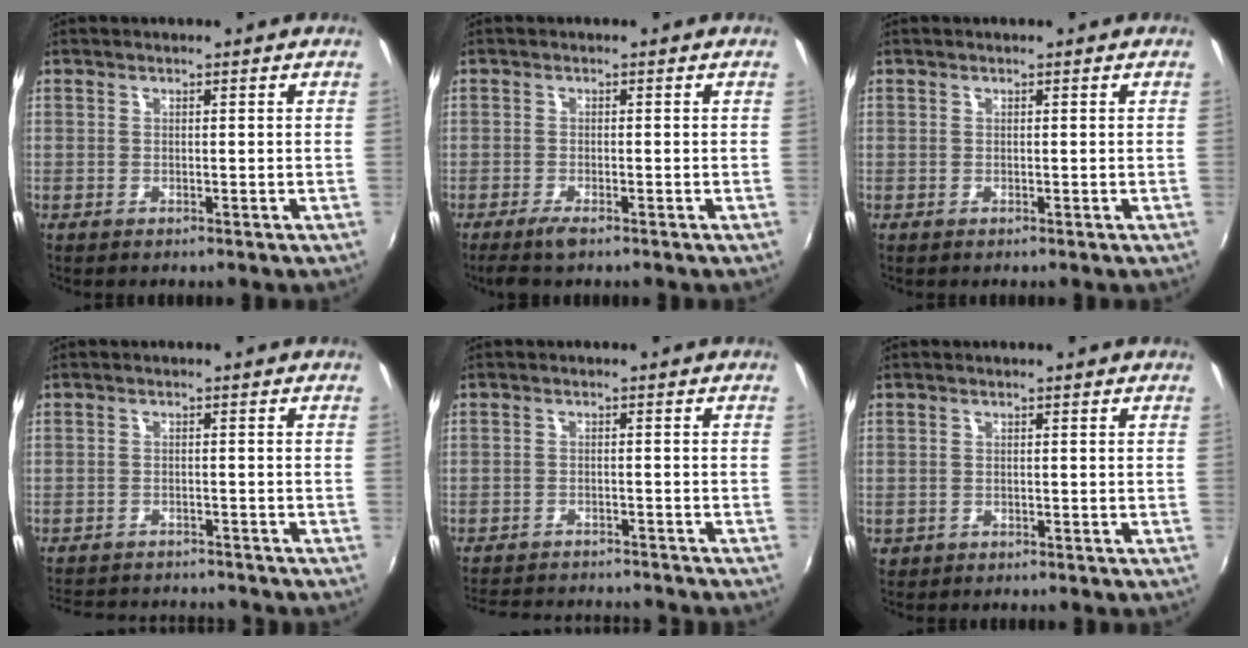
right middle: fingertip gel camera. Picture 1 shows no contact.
{"total": 2.8, "force": [-2.1, 0.4, 1.8], "torque": [-0.045, -0.008, -0.041]}
{"total": 0.0}
{"total": 10.4, "force": [-9.5, 2.6, 3.3], "torque": [-0.084, -0.008, -0.137]}
{"total": 12.4, "force": [-11.3, 2.5, 4.4], "torque": [-0.103, -0.006, -0.162]}
{"total": 1.1, "force": [-0.5, 0.9, 0.4], "torque": [-0.010, -0.002, -0.004]}